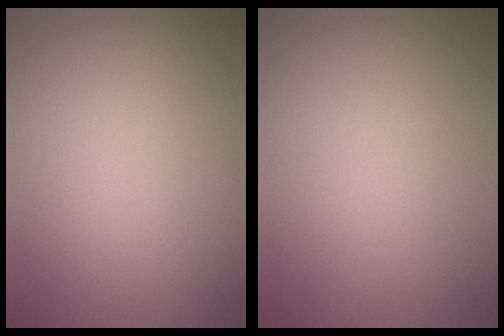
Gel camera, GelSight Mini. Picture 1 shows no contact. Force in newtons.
{"total": 0.0}